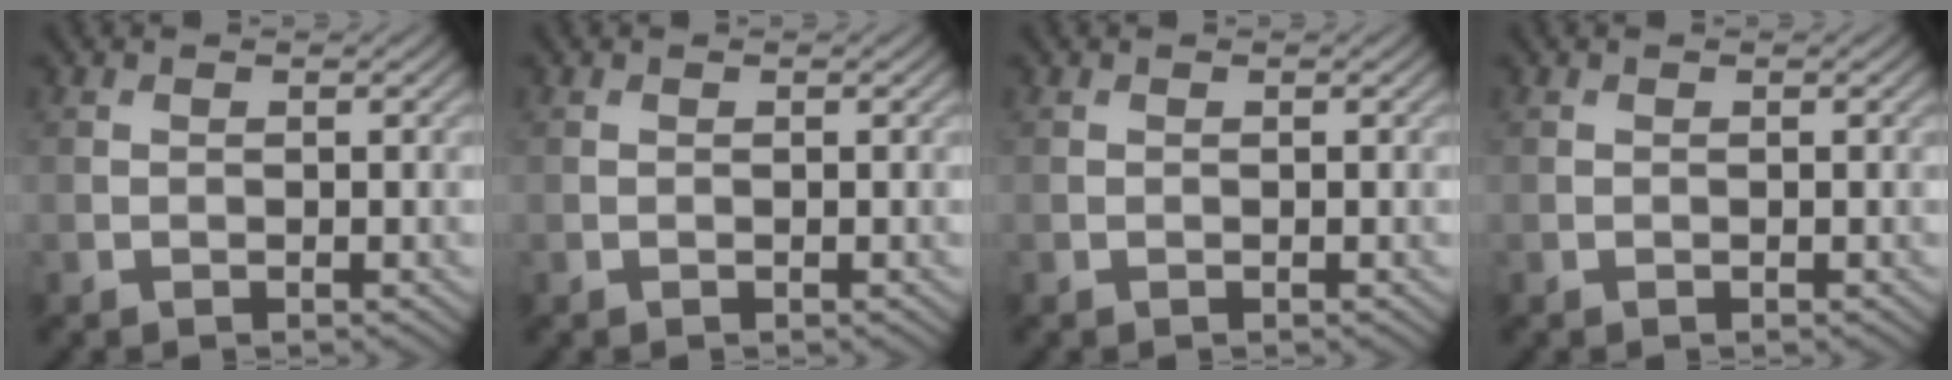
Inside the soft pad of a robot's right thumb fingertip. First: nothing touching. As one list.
[{"total": 0.0}, {"total": 0.0}, {"total": 0.0}]